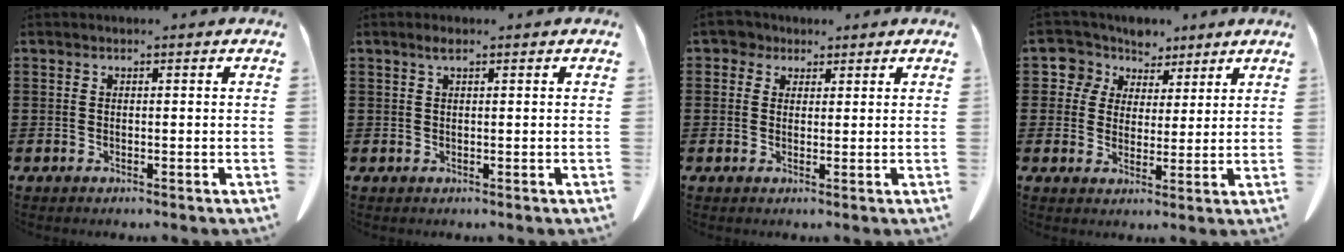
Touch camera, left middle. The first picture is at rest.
{"total": 1.2, "force": [0.6, 0.2, 1.0], "torque": [-0.022, 0.003, 0.009]}
{"total": 2.6, "force": [1.9, 1.7, 0.6], "torque": [-0.021, 0.011, 0.035]}
{"total": 5.9, "force": [3.9, 4.5, 0.2], "torque": [-0.043, -0.010, 0.069]}